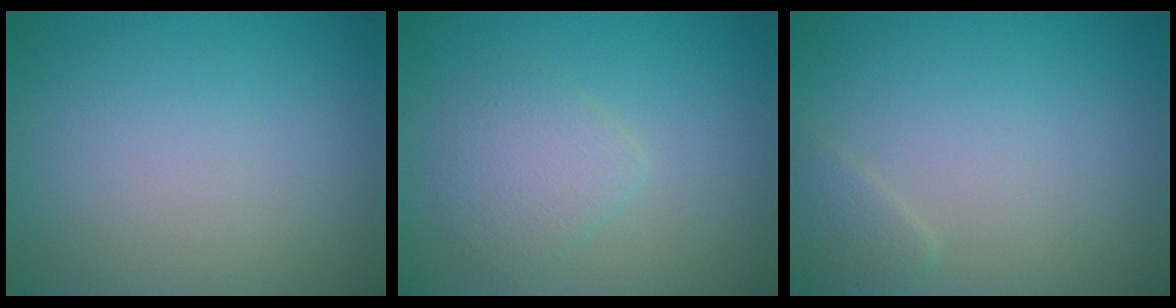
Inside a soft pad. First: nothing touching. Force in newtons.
{"total": 2.6, "press": 2.5, "slide": 0.1}
{"total": 1.2, "press": 1.2, "slide": 0.0}